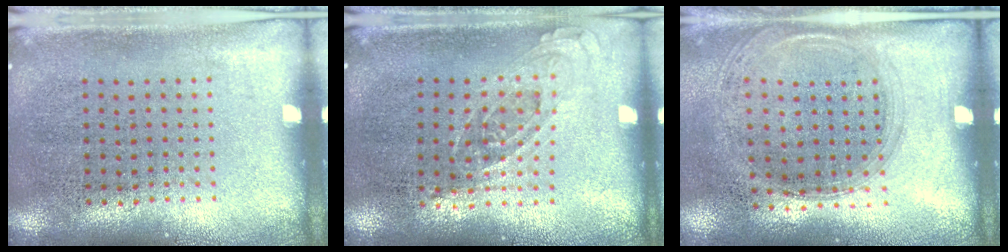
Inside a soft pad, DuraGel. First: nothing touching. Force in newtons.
{"total": 0.7, "press": 0.7, "slide": 0.3}
{"total": 1.3, "press": 1.2, "slide": 0.5}